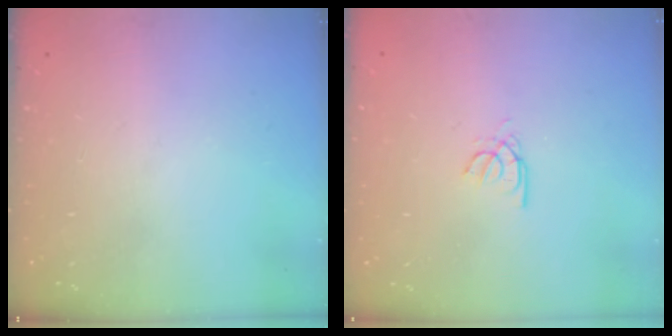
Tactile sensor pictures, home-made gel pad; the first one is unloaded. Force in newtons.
{"total": 2.4, "press": 2.4, "slide": 0.3}